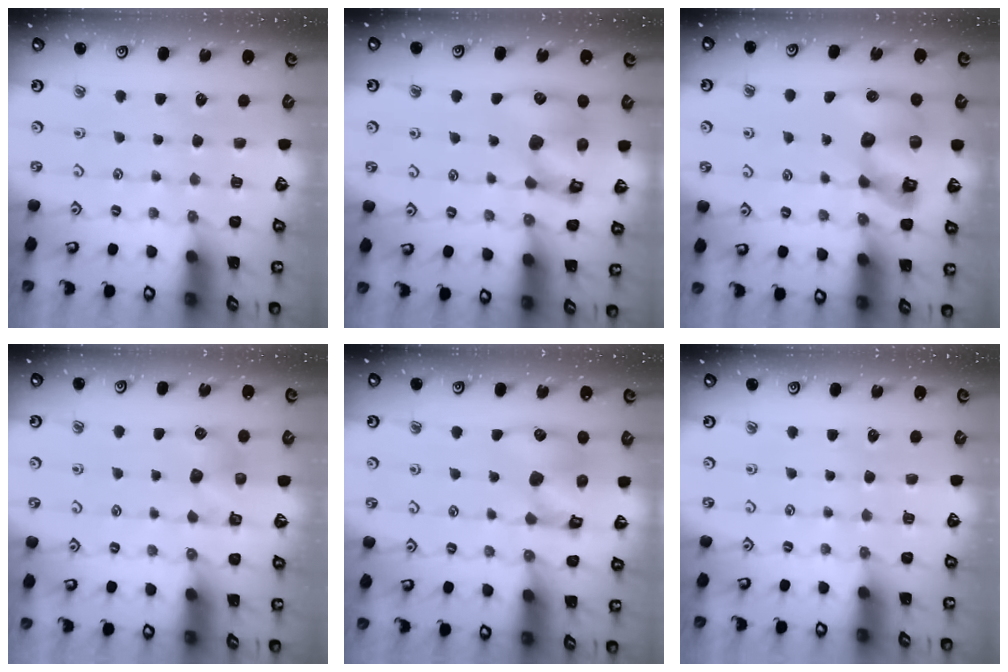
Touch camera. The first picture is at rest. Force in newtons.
{"total": 13.6, "press": 13.5, "slide": 1.8}
{"total": 15.1, "press": 14.9, "slide": 2.3}
{"total": 6.6, "press": 6.6, "slide": 0.3}
{"total": 11.8, "press": 11.7, "slide": 1.6}
{"total": 0.0}